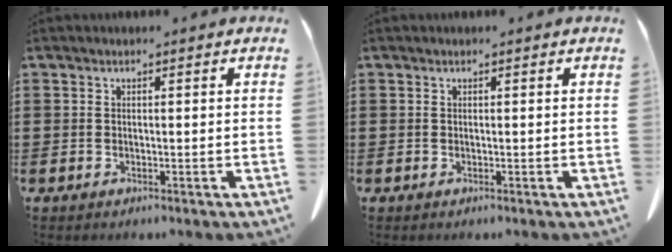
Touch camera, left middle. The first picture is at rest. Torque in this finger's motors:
{"motor_torque": [-0.18, 0.24, -0.02, -0.01]}